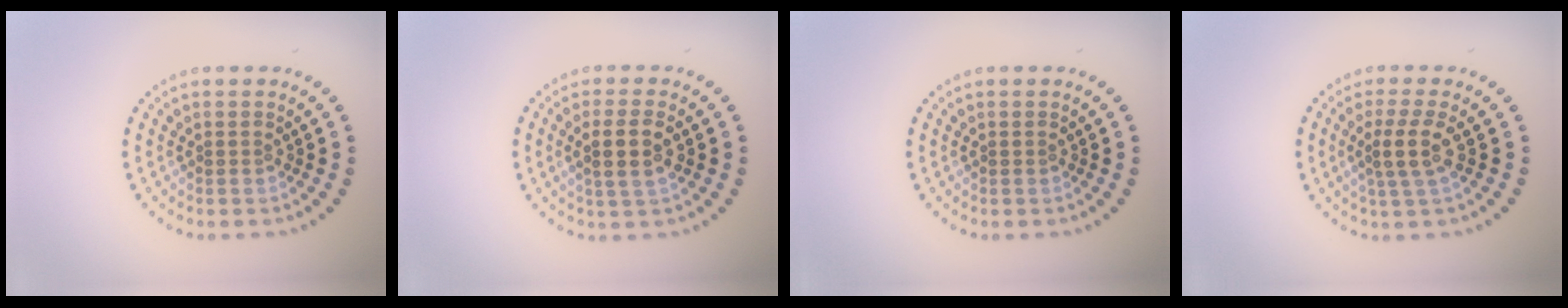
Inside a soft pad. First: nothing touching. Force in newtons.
{"total": 2.9, "press": 2.7, "slide": 1.2}
{"total": 0.0}
{"total": 2.7, "press": 2.1, "slide": 1.8}